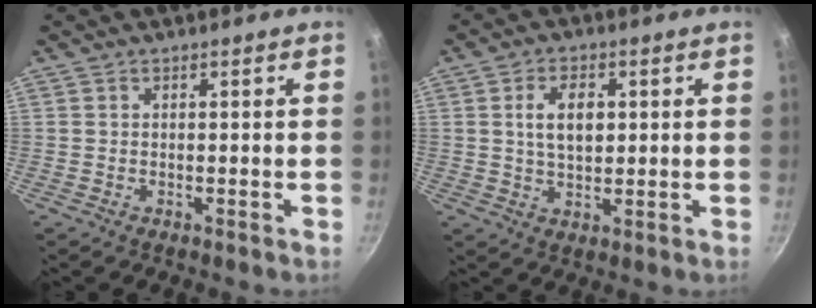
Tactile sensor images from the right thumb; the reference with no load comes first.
{"total": 6.9, "force": [1.4, 4.1, 5.3], "torque": [-0.080, -0.002, 0.025]}